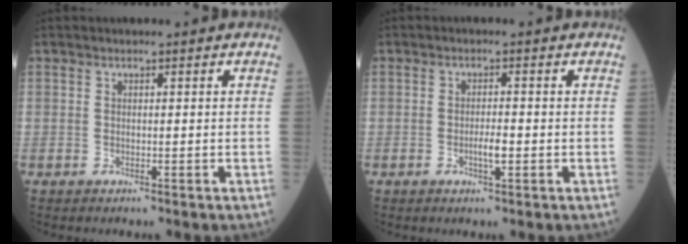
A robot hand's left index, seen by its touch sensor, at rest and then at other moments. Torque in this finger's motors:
{"motor_torque": [0.45, 0.20, 0.07, 0.02]}